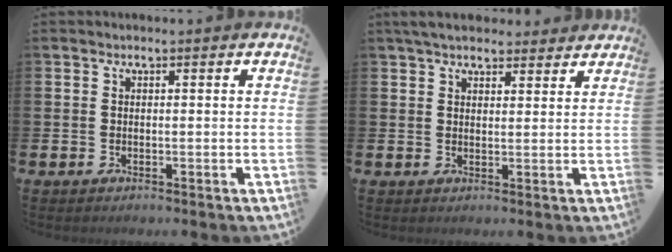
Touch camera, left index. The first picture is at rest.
{"total": 4.6, "force": [4.2, 1.5, 1.2], "torque": [-0.032, -0.010, 0.079]}